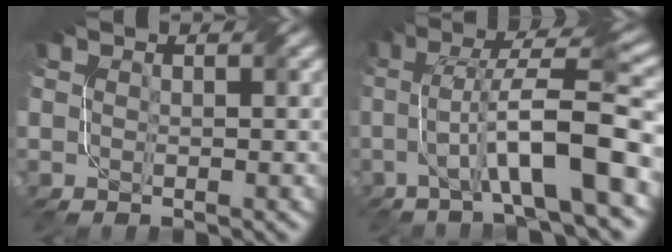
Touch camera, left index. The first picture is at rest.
{"total": 9.1, "force": [-1.7, 1.3, 8.9], "torque": [-0.142, 0.020, -0.034]}